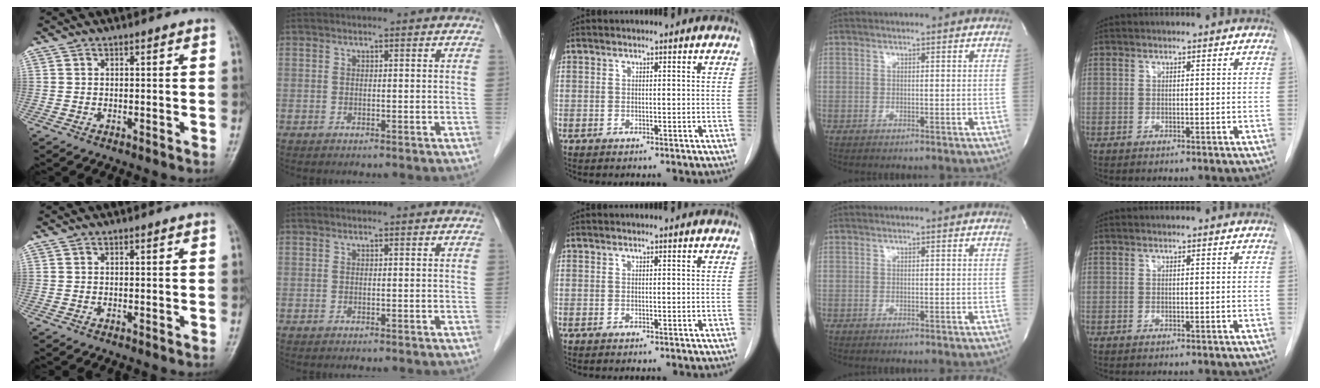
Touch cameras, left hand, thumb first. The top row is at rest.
{}